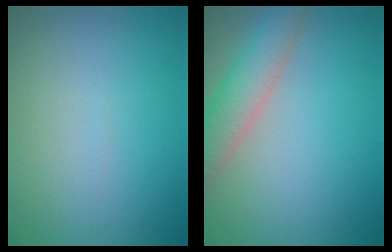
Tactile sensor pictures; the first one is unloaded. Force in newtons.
{"total": 4.1, "press": 4.1, "slide": 0.4}